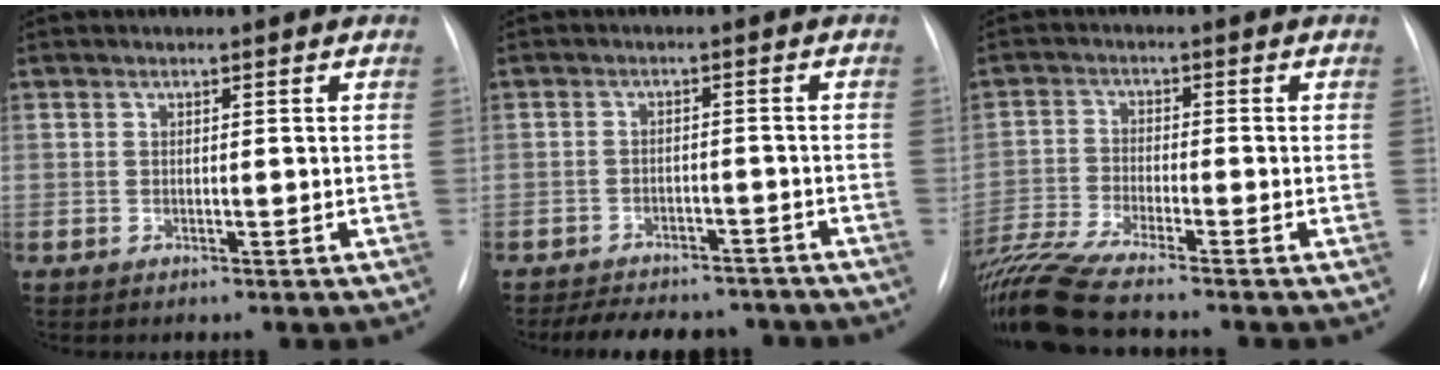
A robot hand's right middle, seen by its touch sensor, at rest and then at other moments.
{"total": 11.4, "force": [-9.9, 5.1, 2.7], "torque": [-0.039, 0.013, -0.118]}
{"total": 11.6, "force": [-10.2, -1.0, 5.5], "torque": [-0.110, -0.017, -0.182]}